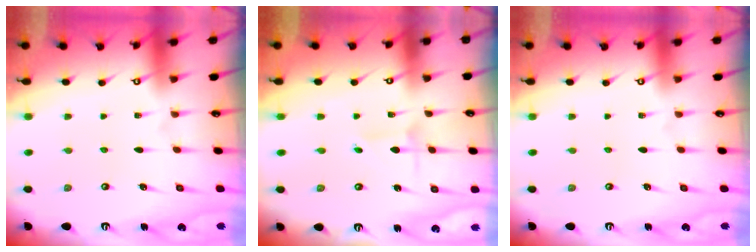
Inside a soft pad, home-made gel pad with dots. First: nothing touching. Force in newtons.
{"total": 2.1, "press": 2.1, "slide": 0.2}
{"total": 0.0}